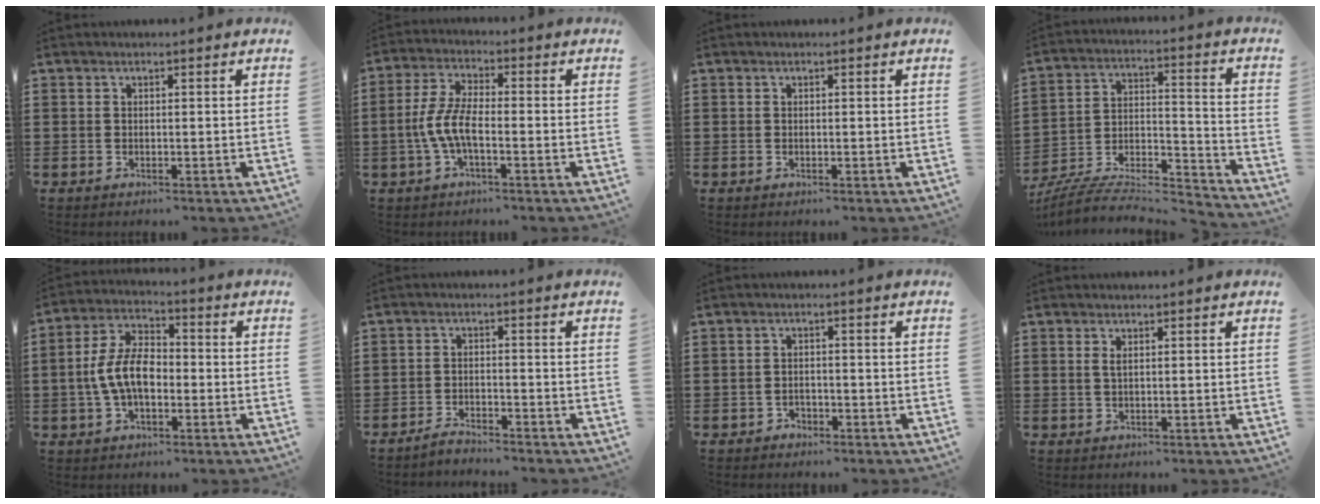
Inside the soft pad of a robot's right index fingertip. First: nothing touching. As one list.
[{"total": 6.2, "force": [-1.9, 2.2, 5.5], "torque": [-0.137, -0.009, -0.044]}, {"total": 0.0}, {"total": 8.4, "force": [-7.5, 2.0, 3.2], "torque": [-0.056, 0.004, -0.148]}, {"total": 8.3, "force": [-1.5, 4.6, 6.7], "torque": [-0.160, 0.003, -0.035]}, {"total": 2.2, "force": [-2.2, 0.2, 0.1], "torque": [-0.007, 0.007, -0.047]}, {"total": 1.4, "force": [-1.1, 0.8, 0.2], "torque": [-0.009, 0.001, -0.025]}, {"total": 0.9, "force": [0.3, 0.3, 0.8], "torque": [-0.018, 0.003, 0.006]}]